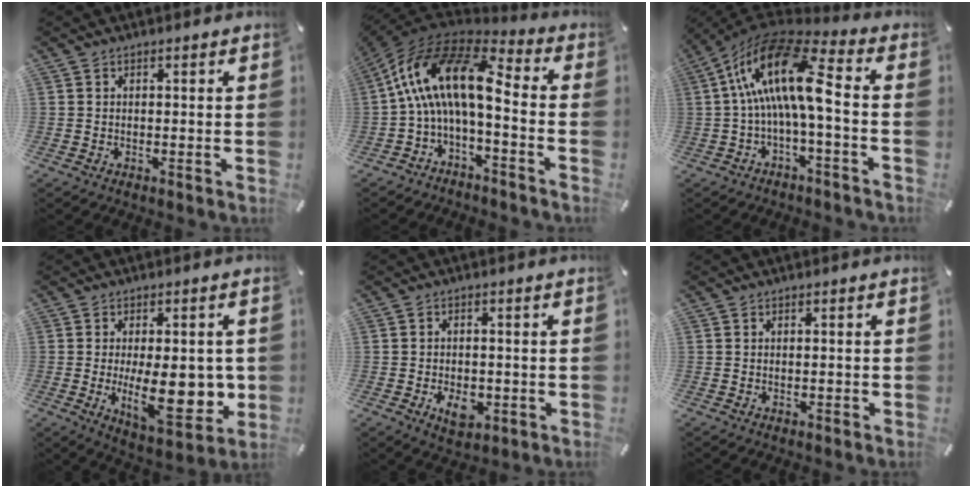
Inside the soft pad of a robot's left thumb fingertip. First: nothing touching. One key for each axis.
{"total": 16.3, "fx": 0.7, "fy": 7.7, "fz": 14.4, "tx": -0.302, "ty": -0.005, "tz": 0.006}
{"total": 18.1, "fx": -0.3, "fy": 7.0, "fz": 16.7, "tx": -0.311, "ty": 0.015, "tz": -0.006}
{"total": 17.1, "fx": -0.9, "fy": 7.7, "fz": 15.3, "tx": -0.221, "ty": -0.025, "tz": -0.007}
{"total": 5.9, "fx": -1.7, "fy": 4.0, "fz": 4.0, "tx": -0.066, "ty": -0.003, "tz": -0.032}
{"total": 0.0}